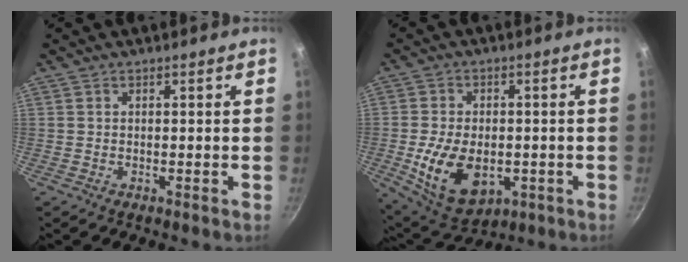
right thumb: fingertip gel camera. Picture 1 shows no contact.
{"total": 14.0, "force": [-2.7, 9.0, 10.3], "torque": [-0.166, -0.004, -0.027]}